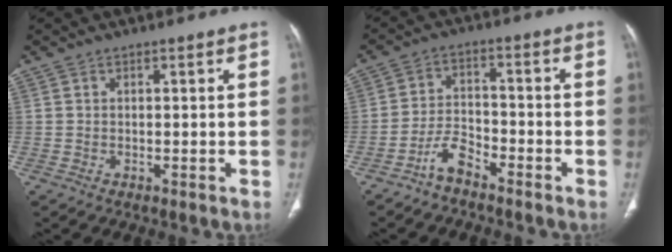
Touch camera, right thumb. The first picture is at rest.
{"total": 5.0, "force": [-4.0, 1.9, 2.3], "torque": [-0.043, 0.032, -0.084]}